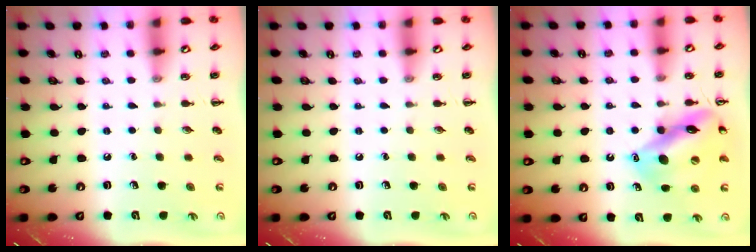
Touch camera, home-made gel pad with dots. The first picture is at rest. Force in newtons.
{"total": 0.0}
{"total": 15.2, "press": 15.1, "slide": 2.2}